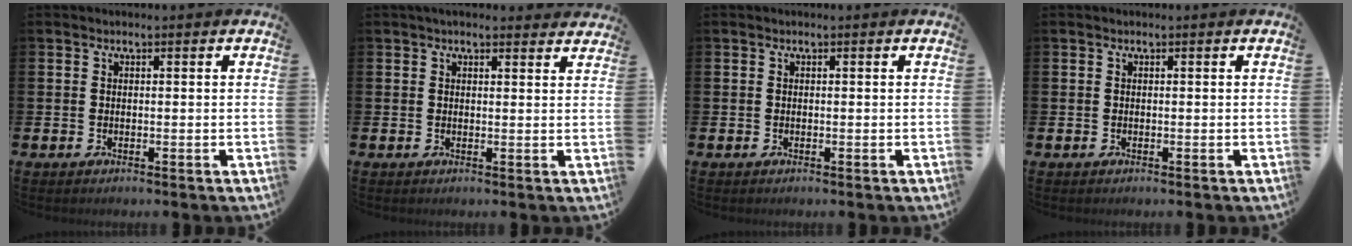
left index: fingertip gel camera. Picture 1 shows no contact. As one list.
[{"total": 2.2, "force": [2.1, 0.4, 0.4], "torque": [-0.010, -0.005, 0.039]}, {"total": 0.0}, {"total": 0.0}]